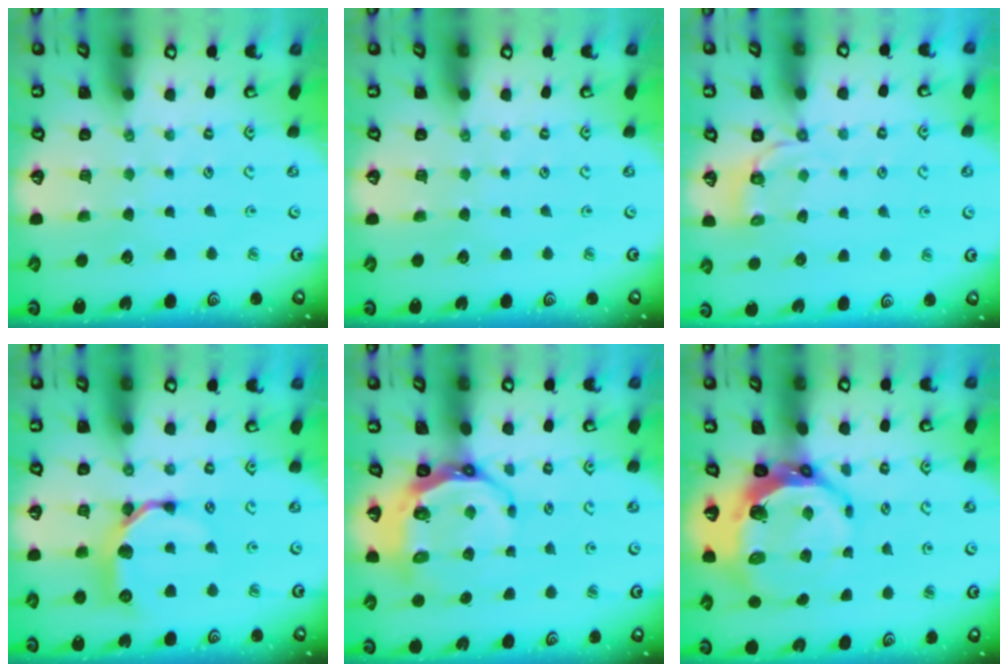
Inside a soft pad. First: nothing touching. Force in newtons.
{"total": 0.0}
{"total": 3.3, "press": 1.9, "slide": 2.7}
{"total": 11.3, "press": 11.3, "slide": 0.6}
{"total": 8.6, "press": 7.8, "slide": 3.5}
{"total": 11.1, "press": 10.2, "slide": 4.4}